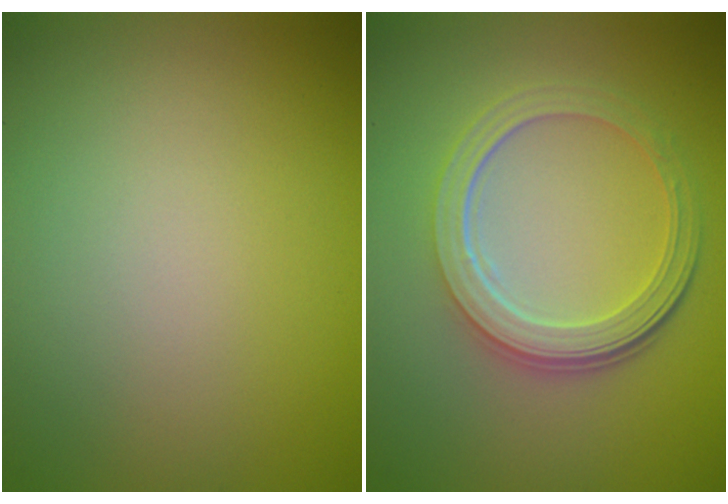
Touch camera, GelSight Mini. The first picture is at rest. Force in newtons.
{"total": 5.0, "press": 3.8, "slide": 3.2}